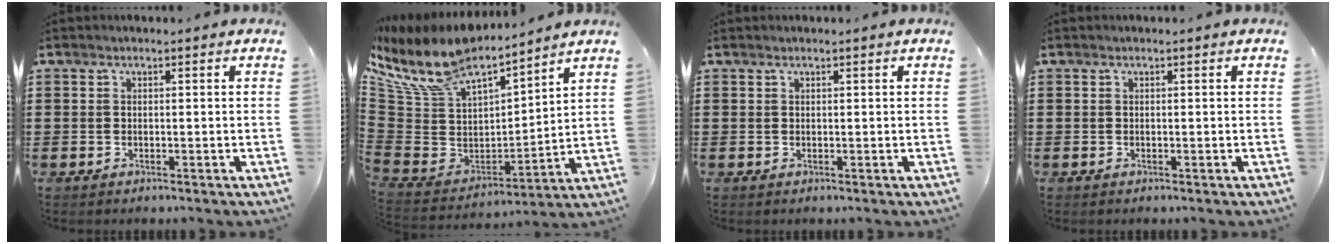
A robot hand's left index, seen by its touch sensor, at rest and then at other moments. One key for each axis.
{"total": 10.9, "fx": 8.7, "fy": 3.8, "fz": 5.5, "tx": -0.155, "ty": -0.068, "tz": 0.149}
{"total": 0.0}
{"total": 0.0}